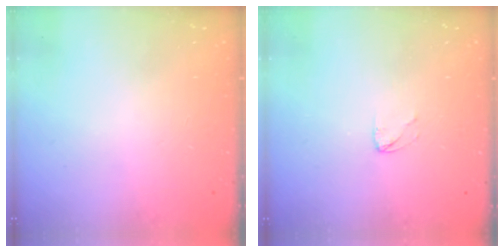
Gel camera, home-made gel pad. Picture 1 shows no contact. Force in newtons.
{"total": 2.2, "press": 2.2, "slide": 0.1}